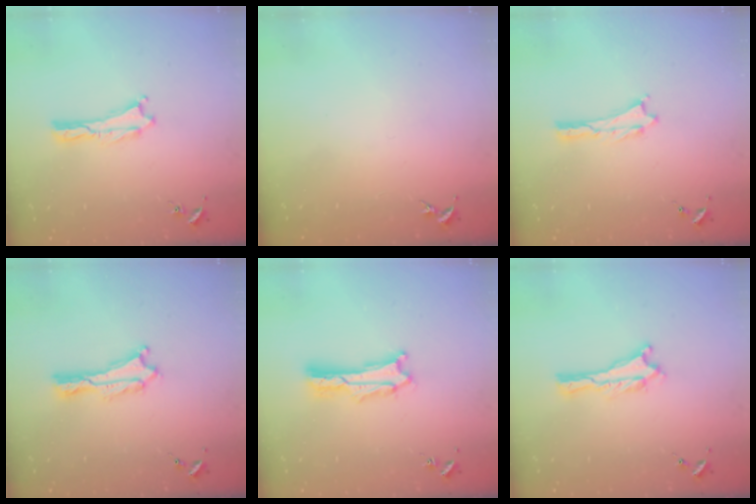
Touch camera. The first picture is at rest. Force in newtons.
{"total": 0.0}
{"total": 0.0}
{"total": 0.7, "press": 0.7, "slide": 0.1}
{"total": 1.6, "press": 1.5, "slide": 0.3}
{"total": 0.0}